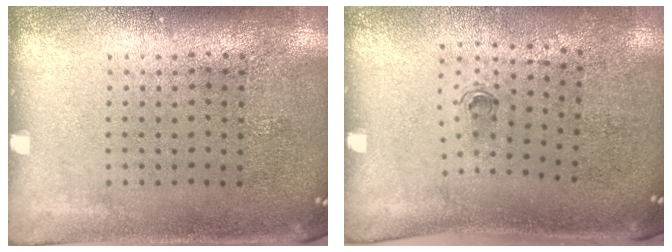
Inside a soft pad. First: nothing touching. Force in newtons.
{"total": 0.6, "press": 0.3, "slide": 0.5}